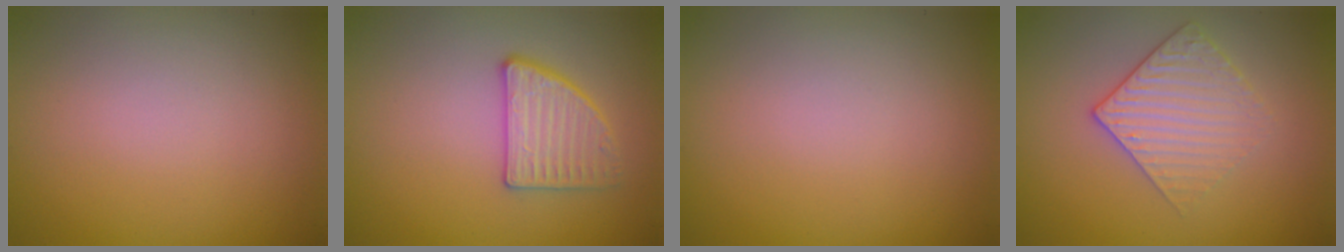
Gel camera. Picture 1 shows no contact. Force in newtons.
{"total": 2.8, "press": 2.8, "slide": 0.3}
{"total": 0.0}
{"total": 2.9, "press": 2.6, "slide": 1.4}